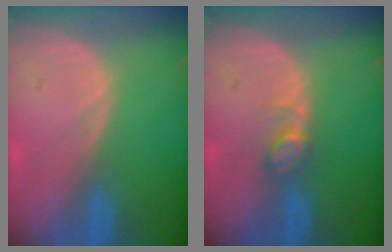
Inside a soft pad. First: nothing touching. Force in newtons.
{"total": 2.8, "press": 2.8, "slide": 0.4}